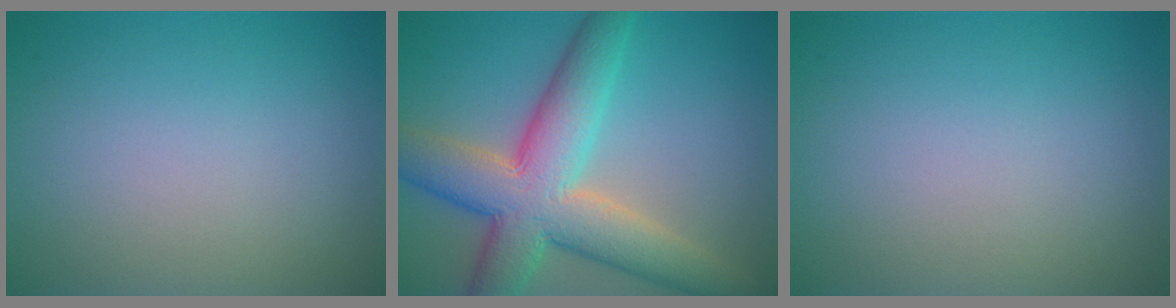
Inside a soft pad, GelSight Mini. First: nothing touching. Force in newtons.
{"total": 9.9, "press": 9.9, "slide": 0.6}
{"total": 0.0}